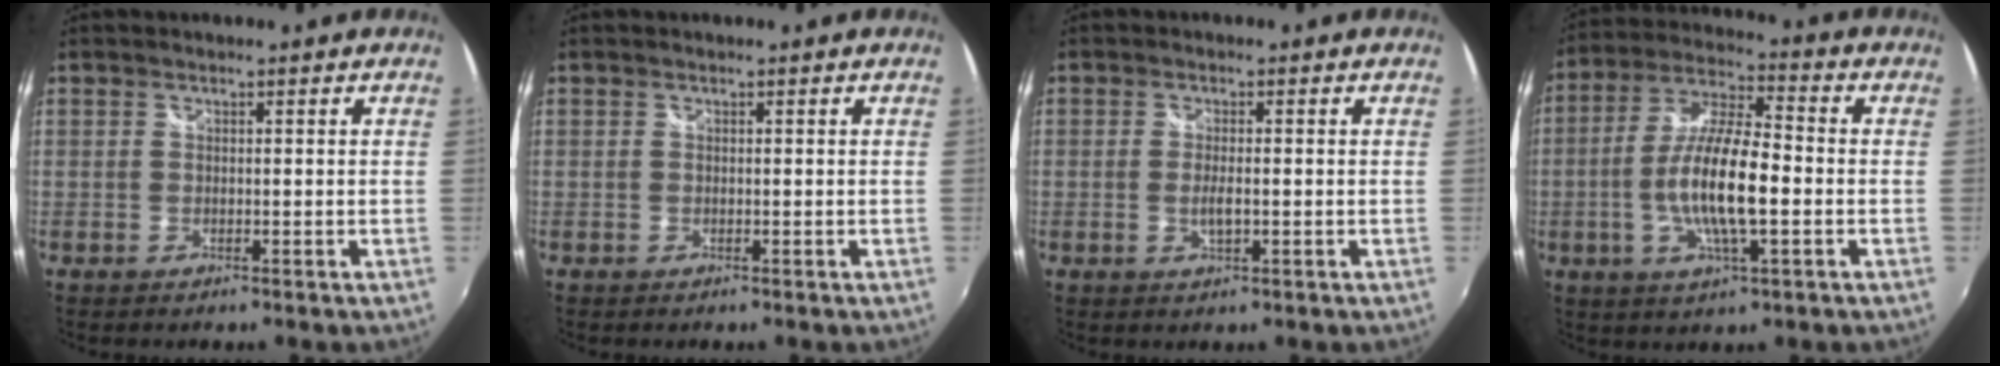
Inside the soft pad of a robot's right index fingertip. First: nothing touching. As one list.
[{"total": 0.0}, {"total": 2.8, "force": [-0.5, 0.8, 2.6], "torque": [-0.048, -0.006, -0.008]}, {"total": 13.7, "force": [-2.7, 3.4, 13.0], "torque": [-0.260, -0.001, -0.055]}]